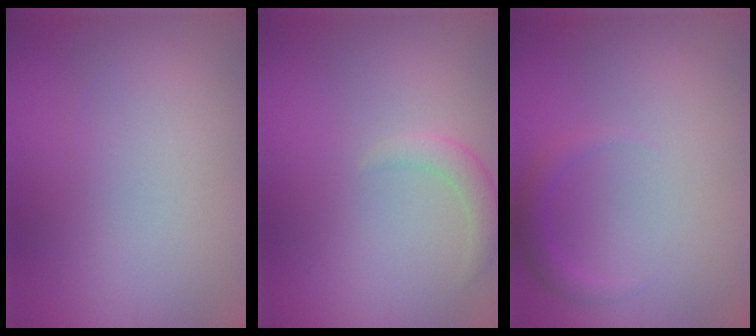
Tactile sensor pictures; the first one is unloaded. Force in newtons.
{"total": 1.6, "press": 1.6, "slide": 0.1}
{"total": 1.4, "press": 1.4, "slide": 0.1}